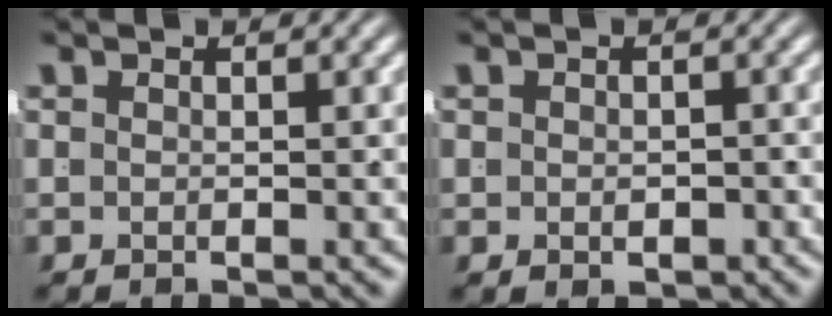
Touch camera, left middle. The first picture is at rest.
{"total": 1.4, "force": [-0.5, 0.9, 0.9], "torque": [-0.012, -0.010, 0.001]}